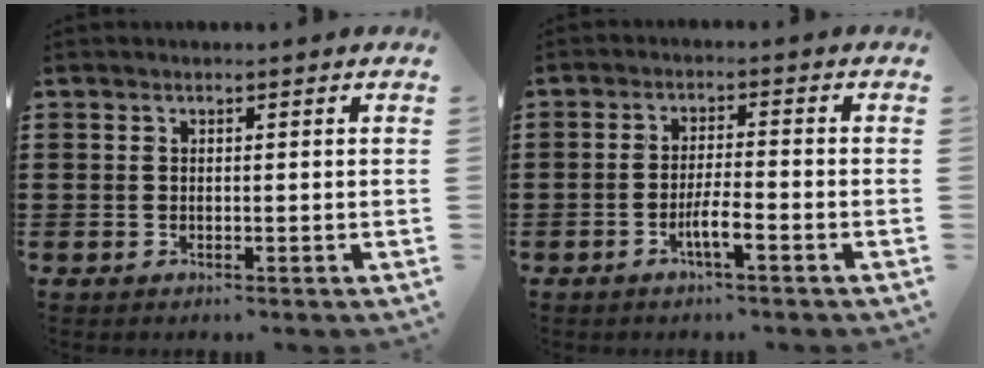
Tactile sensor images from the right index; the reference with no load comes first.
{"total": 3.7, "force": [-2.0, 0.3, 3.1], "torque": [-0.060, -0.002, -0.038]}